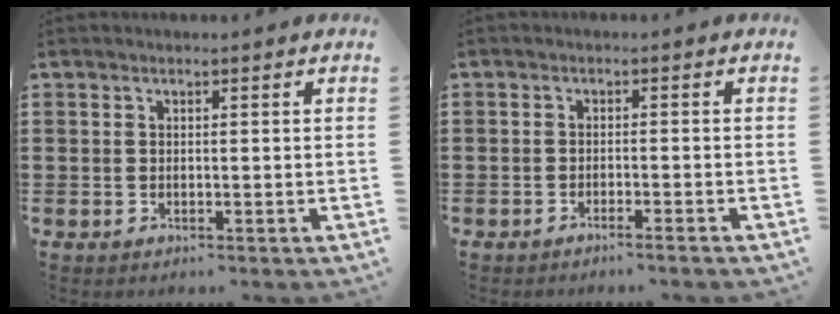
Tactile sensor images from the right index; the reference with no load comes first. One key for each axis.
{"total": 1.4, "fx": -1.4, "fy": -0.3, "fz": 0.2, "tx": -0.003, "ty": 0.002, "tz": -0.028}